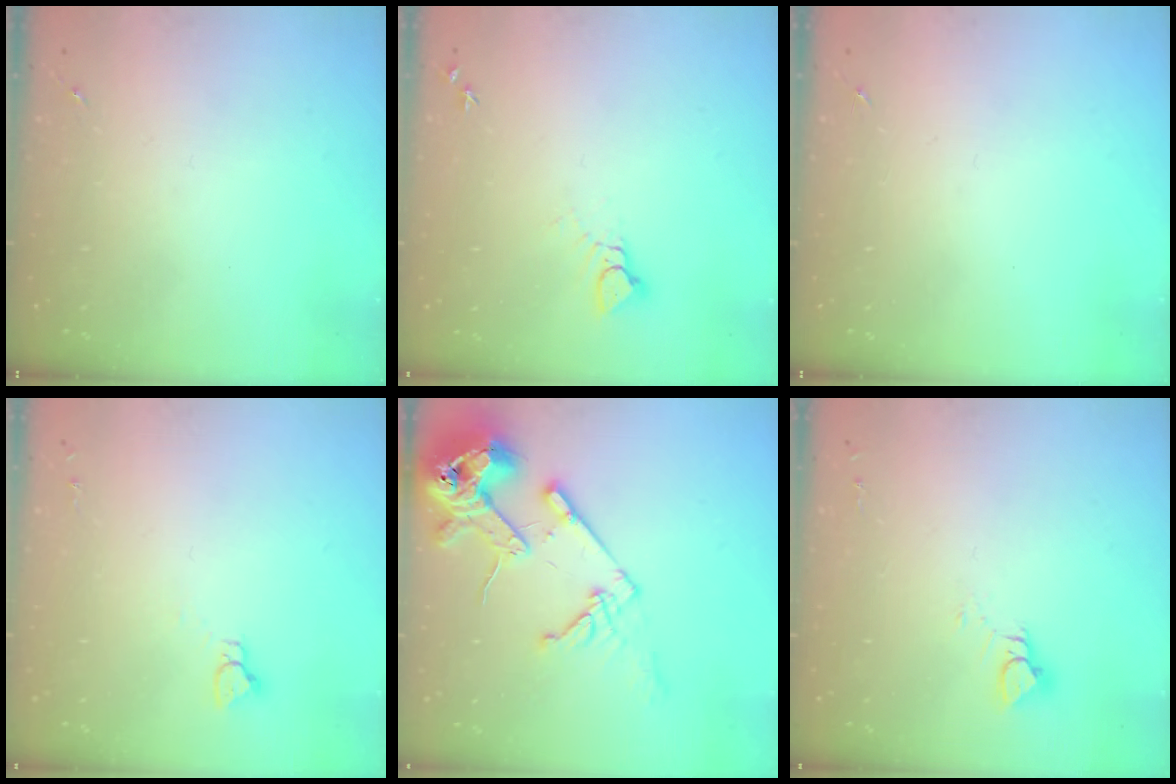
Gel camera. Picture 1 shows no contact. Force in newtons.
{"total": 3.7, "press": 3.7, "slide": 0.3}
{"total": 0.0}
{"total": 2.9, "press": 2.9, "slide": 0.2}
{"total": 18.6, "press": 18.4, "slide": 2.2}
{"total": 4.5, "press": 4.5, "slide": 0.4}